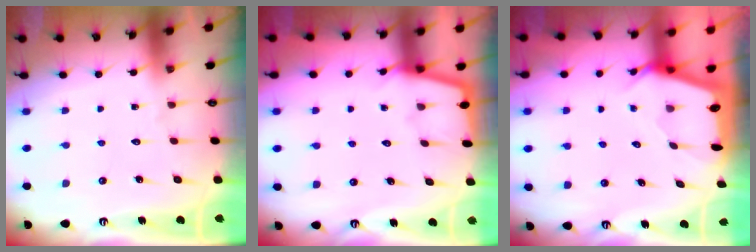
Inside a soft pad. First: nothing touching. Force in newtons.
{"total": 2.7, "press": 2.7, "slide": 0.3}
{"total": 2.5, "press": 2.4, "slide": 0.3}